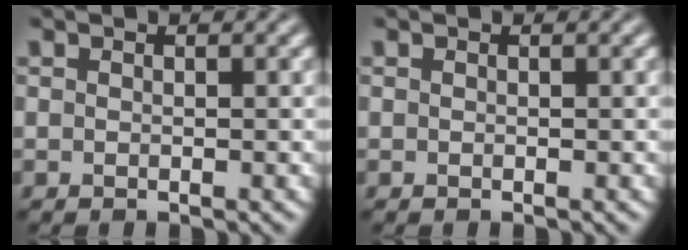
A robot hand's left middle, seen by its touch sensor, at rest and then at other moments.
{"total": 0.0}